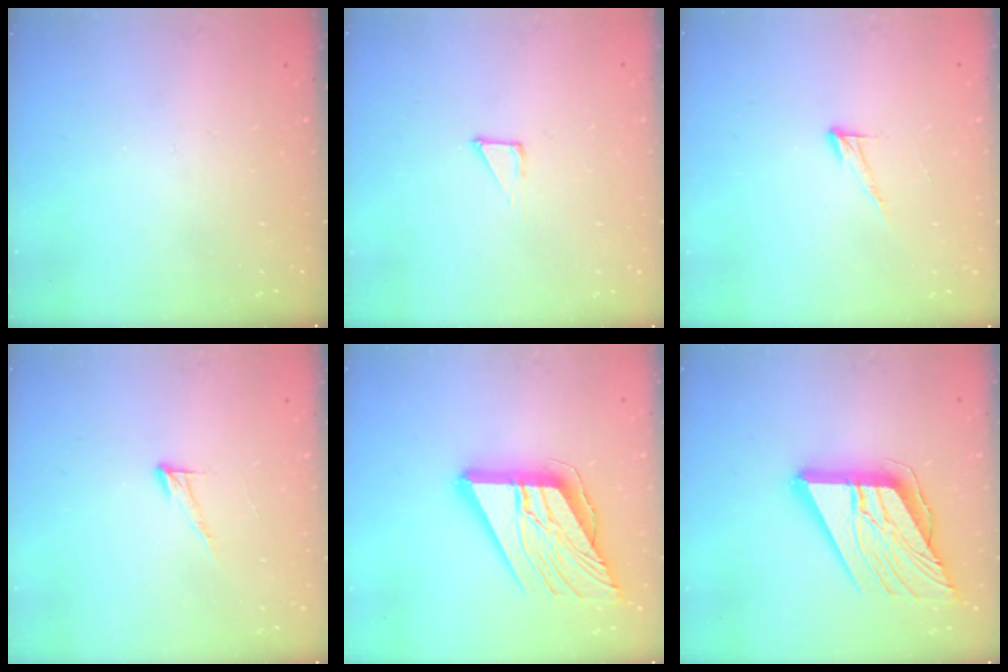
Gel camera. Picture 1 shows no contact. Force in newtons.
{"total": 3.4, "press": 3.4, "slide": 0.3}
{"total": 6.5, "press": 6.5, "slide": 0.4}
{"total": 6.5, "press": 6.5, "slide": 0.4}
{"total": 19.2, "press": 19.0, "slide": 2.2}
{"total": 19.2, "press": 19.0, "slide": 2.2}